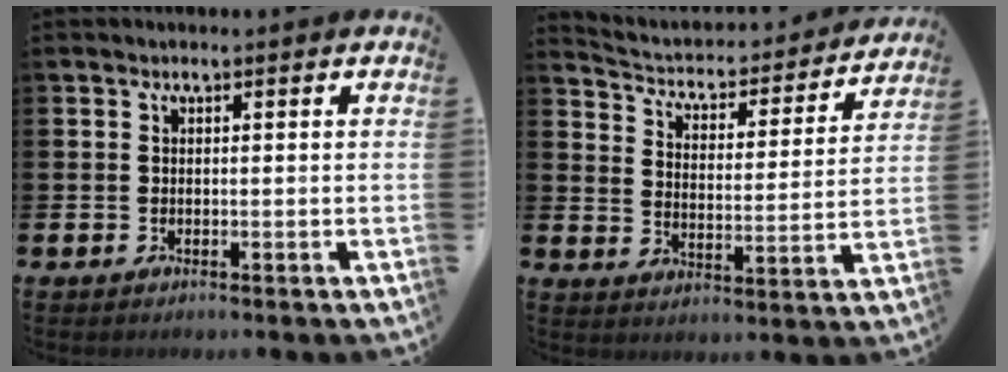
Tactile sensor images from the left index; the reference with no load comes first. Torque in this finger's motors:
{"motor_torque": [-0.54, -1.29, 0.23, 0.02]}